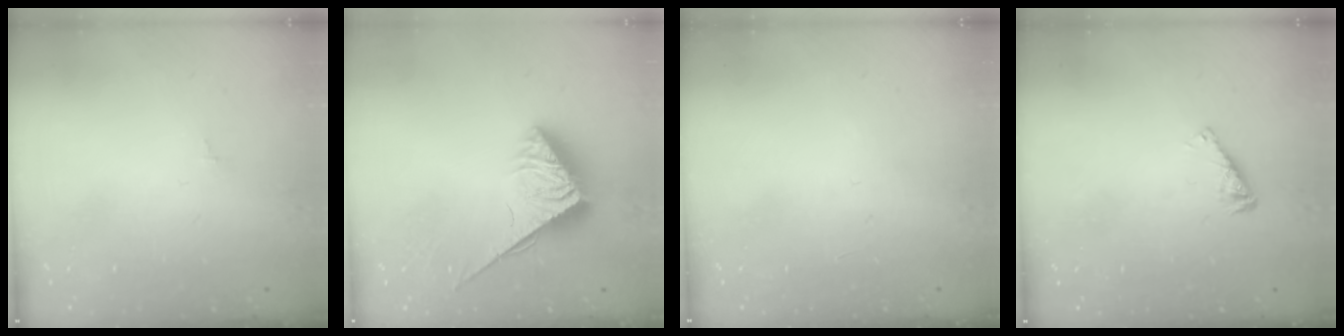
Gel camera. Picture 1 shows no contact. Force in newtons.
{"total": 4.0, "press": 4.0, "slide": 0.3}
{"total": 0.0}
{"total": 3.5, "press": 3.5, "slide": 0.2}